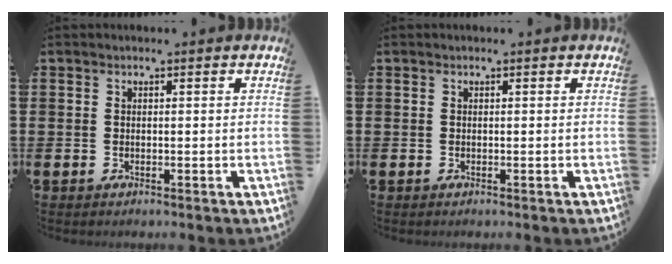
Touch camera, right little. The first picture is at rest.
{"total": 0.0}